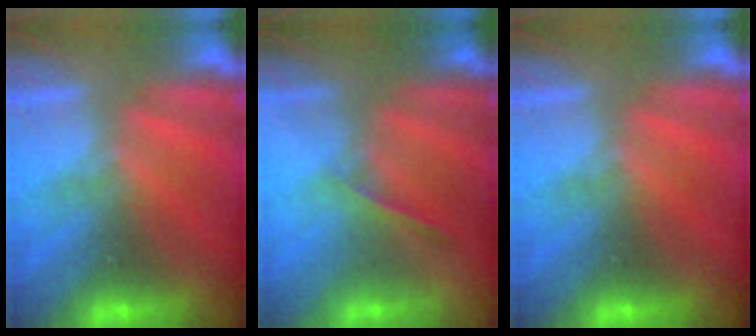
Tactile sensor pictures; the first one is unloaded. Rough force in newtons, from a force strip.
{"total": 1.2}
{"total": 0.0}